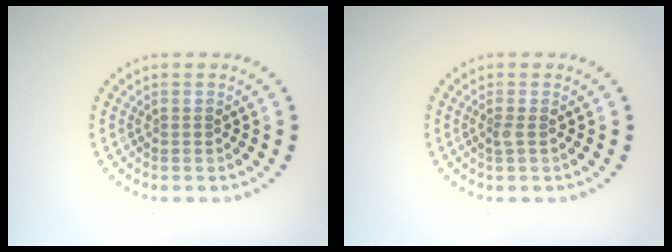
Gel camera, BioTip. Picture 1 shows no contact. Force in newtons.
{"total": 0.7, "press": 0.6, "slide": 0.4}